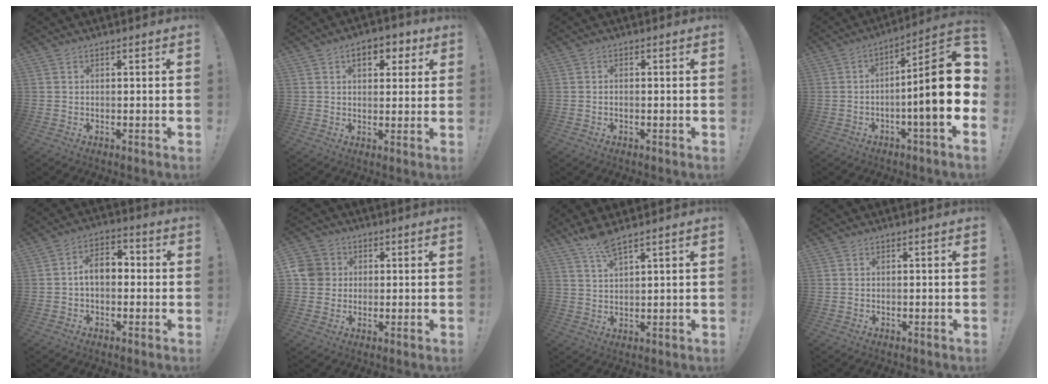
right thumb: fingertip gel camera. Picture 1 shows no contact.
{"total": 7.0, "force": [2.8, 4.3, 4.8], "torque": [-0.061, 0.001, 0.044]}
{"total": 0.6, "force": [-0.3, 0.3, 0.5], "torque": [-0.008, 0.001, -0.005]}
{"total": 19.6, "force": [-1.3, 2.9, 19.4], "torque": [-0.290, 0.001, -0.020]}
{"total": 7.9, "force": [0.1, 4.8, 6.3], "torque": [-0.100, 0.011, 0.003]}
{"total": 7.4, "force": [0.9, 7.0, 2.3], "torque": [-0.037, 0.012, 0.020]}
{"total": 6.0, "force": [4.8, 0.7, 3.5], "torque": [-0.062, -0.024, 0.082]}
{"total": 0.0}